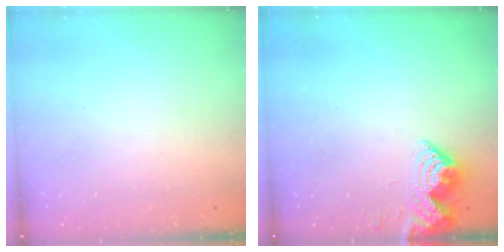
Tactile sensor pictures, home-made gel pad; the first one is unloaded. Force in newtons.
{"total": 9.2, "press": 9.2, "slide": 0.4}